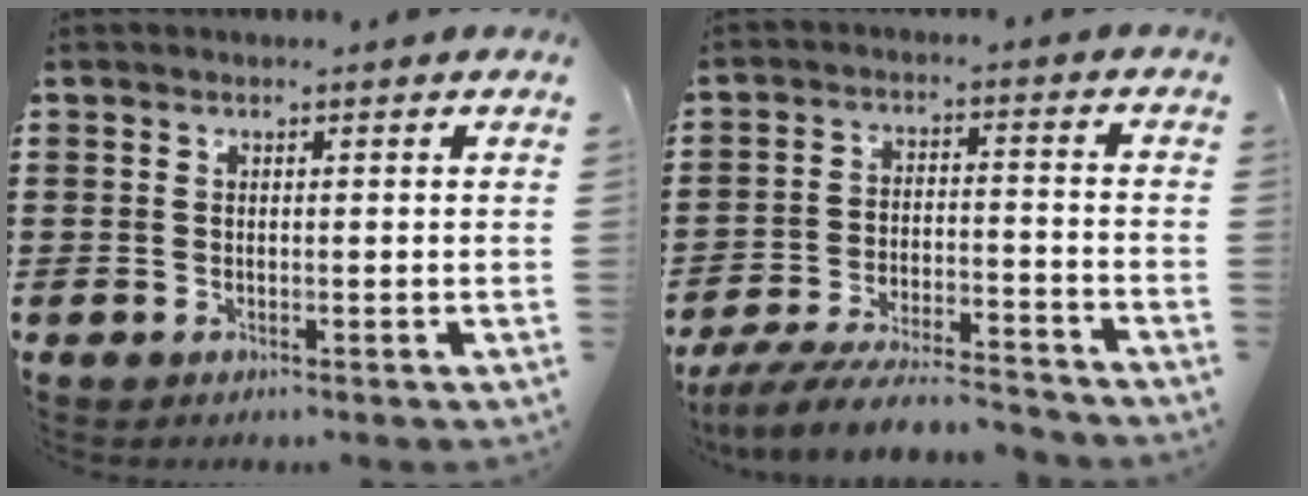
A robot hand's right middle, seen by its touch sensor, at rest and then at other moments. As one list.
[{"total": 8.2, "force": [-7.7, 1.0, 2.8], "torque": [-0.051, 0.012, -0.148]}]